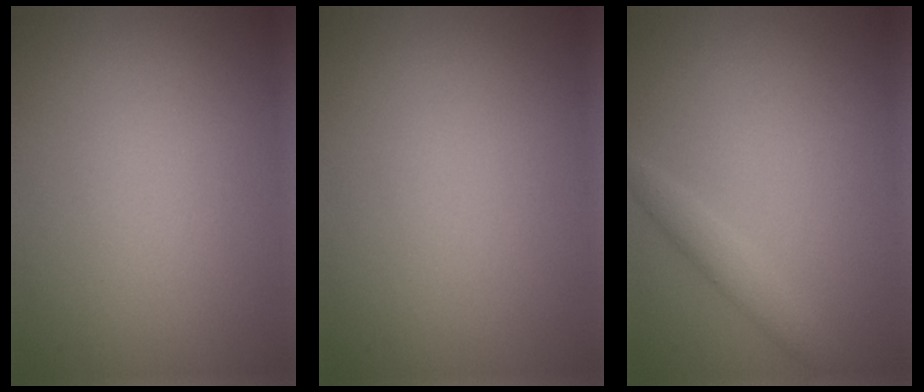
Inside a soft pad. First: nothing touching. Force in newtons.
{"total": 0.0}
{"total": 1.9, "press": 1.9, "slide": 0.1}